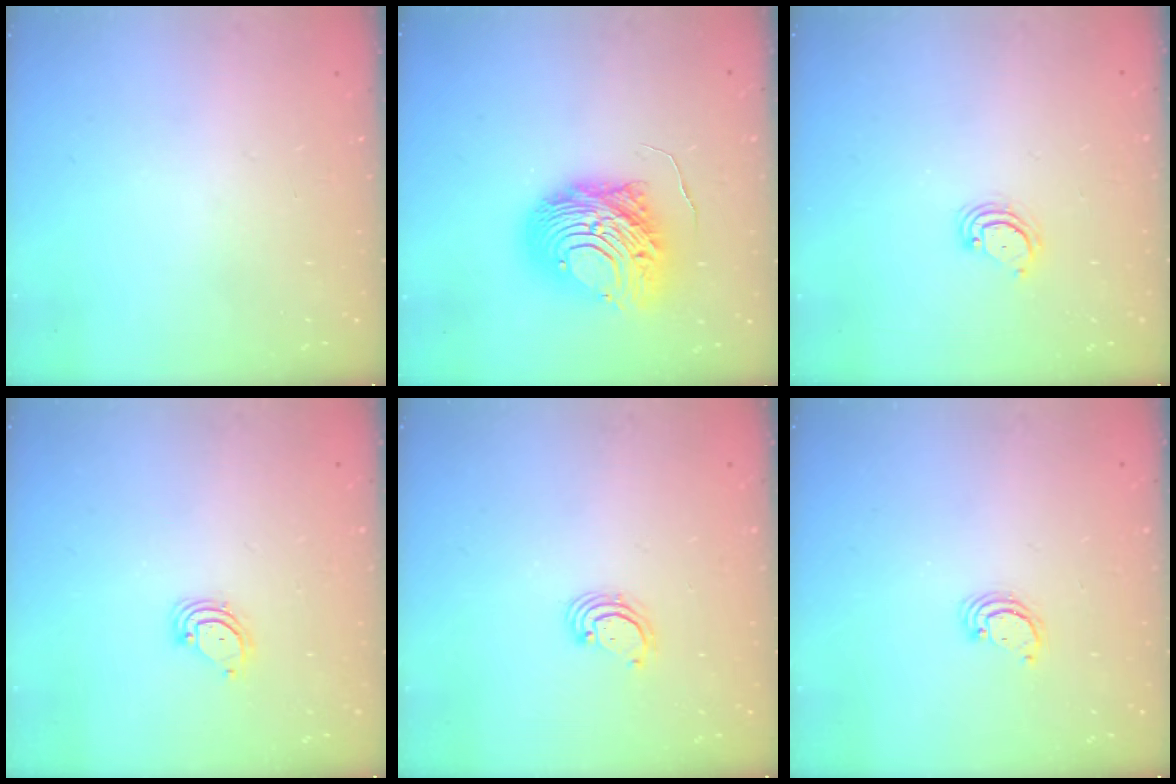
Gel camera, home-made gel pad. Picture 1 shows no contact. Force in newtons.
{"total": 14.1, "press": 14.0, "slide": 1.3}
{"total": 4.2, "press": 4.1, "slide": 0.3}
{"total": 3.8, "press": 3.8, "slide": 0.2}
{"total": 2.8, "press": 2.8, "slide": 0.3}
{"total": 2.6, "press": 2.6, "slide": 0.3}